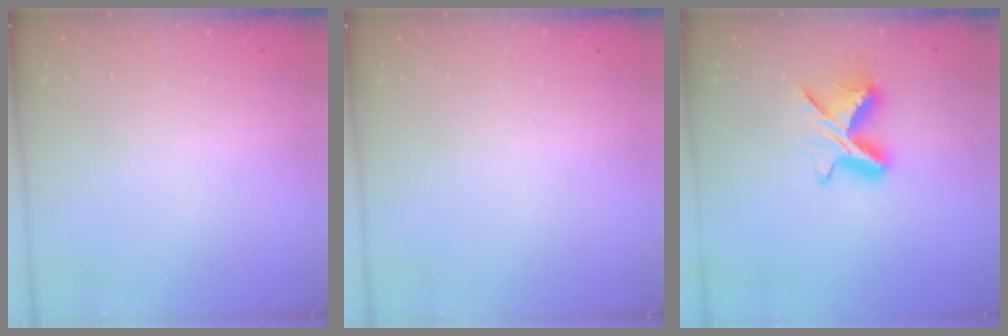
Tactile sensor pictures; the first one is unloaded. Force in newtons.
{"total": 0.0}
{"total": 8.9, "press": 8.9, "slide": 0.6}